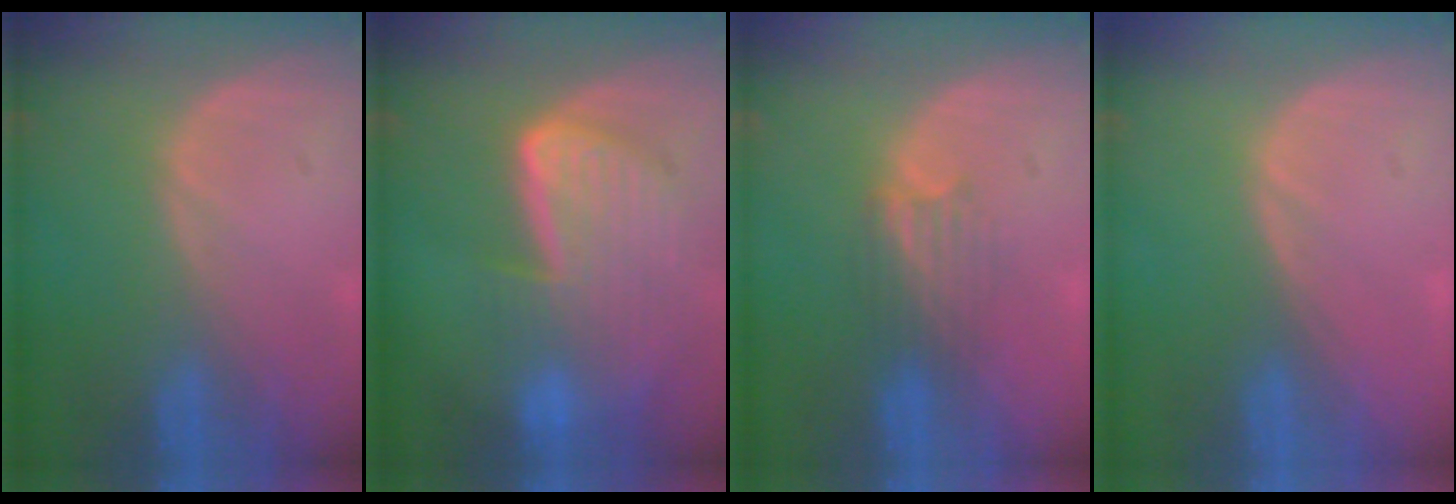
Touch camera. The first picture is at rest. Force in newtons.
{"total": 9.1, "press": 7.9, "slide": 4.3}
{"total": 3.2, "press": 3.1, "slide": 1.0}
{"total": 0.0}